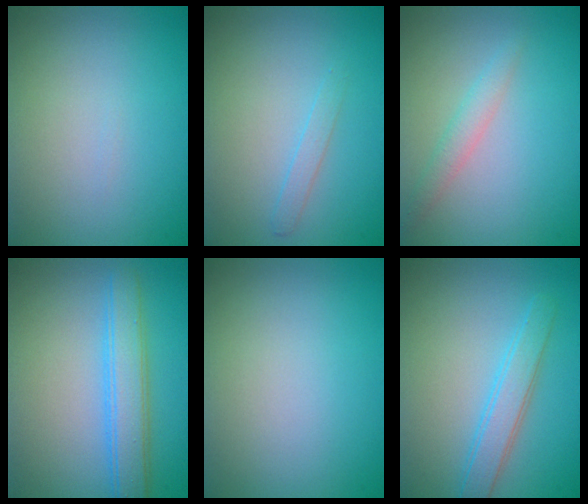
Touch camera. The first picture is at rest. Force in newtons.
{"total": 1.0, "press": 1.0, "slide": 0.1}
{"total": 1.6, "press": 1.6, "slide": 0.0}
{"total": 3.9, "press": 3.9, "slide": 0.1}
{"total": 0.0}
{"total": 2.9, "press": 2.9, "slide": 0.1}